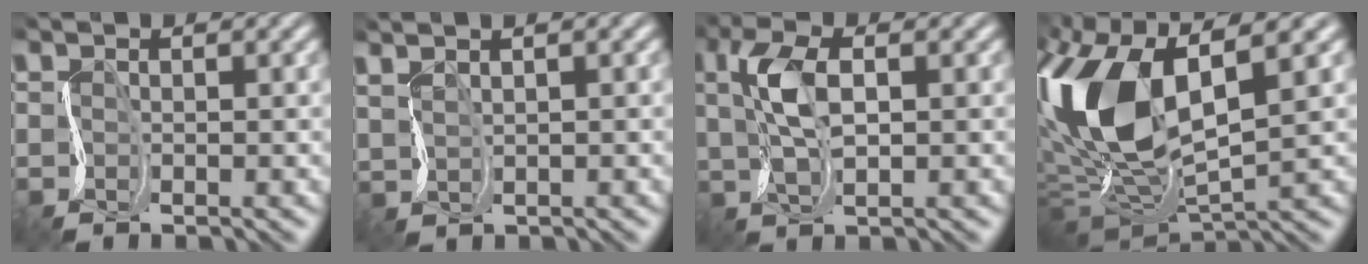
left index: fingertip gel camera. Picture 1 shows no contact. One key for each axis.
{"total": 2.7, "fx": 2.0, "fy": 1.1, "fz": 1.3, "tx": -0.032, "ty": 0.019, "tz": 0.030}
{"total": 4.2, "fx": 1.2, "fy": 1.7, "fz": 3.7, "tx": -0.087, "ty": 0.011, "tz": 0.017}
{"total": 12.6, "fx": 0.6, "fy": 6.1, "fz": 11.0, "tx": -0.237, "ty": -0.002, "tz": 0.003}